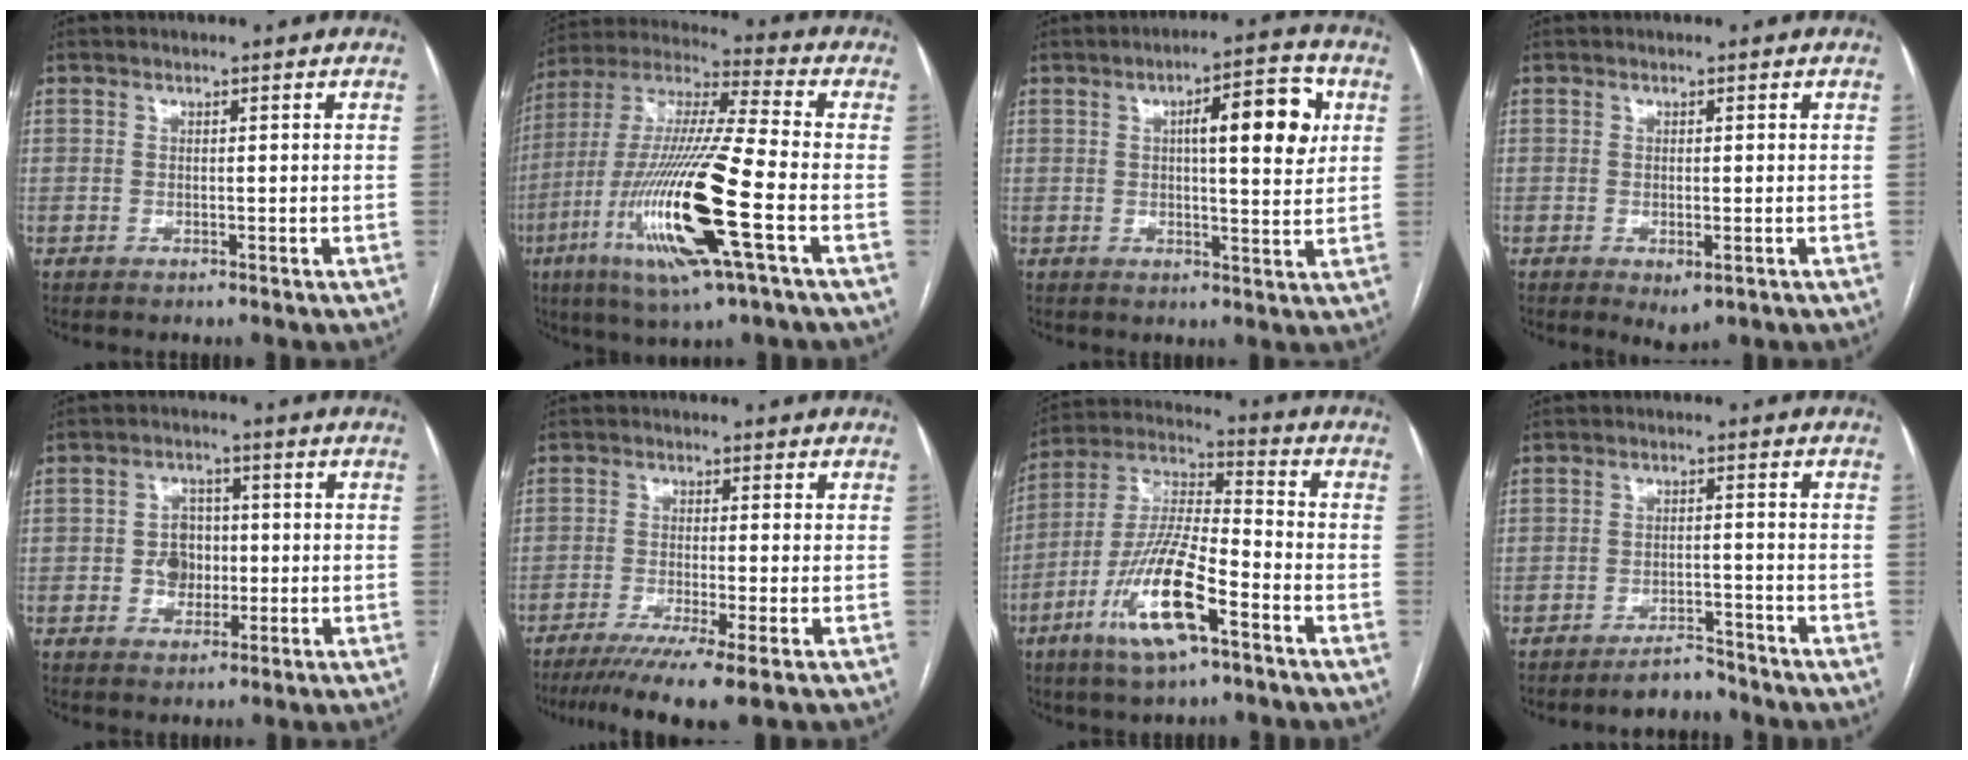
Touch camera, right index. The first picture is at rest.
{"total": 21.2, "force": [-6.8, 1.3, 20.0], "torque": [-0.426, -0.028, -0.131]}
{"total": 10.0, "force": [2.8, 2.2, 9.4], "torque": [-0.130, 0.015, 0.035]}
{"total": 2.3, "force": [-0.9, 0.9, 1.9], "torque": [-0.024, -0.004, -0.004]}
{"total": 4.8, "force": [-0.4, 4.0, 2.6], "torque": [-0.042, 0.013, -0.003]}
{"total": 8.8, "force": [-5.9, -0.4, 6.5], "torque": [-0.100, -0.019, -0.093]}
{"total": 15.3, "force": [-7.0, 3.3, 13.2], "torque": [-0.268, -0.009, -0.130]}
{"total": 3.6, "force": [-3.4, 0.9, 0.6], "torque": [-0.004, -0.002, -0.055]}